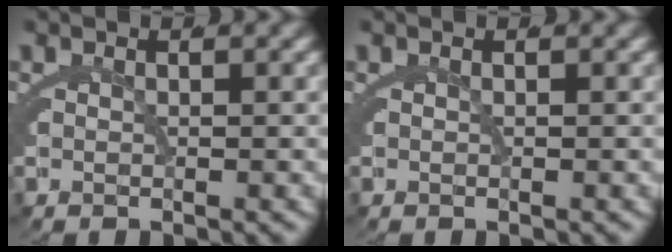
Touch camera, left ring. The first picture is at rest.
{"total": 0.0}